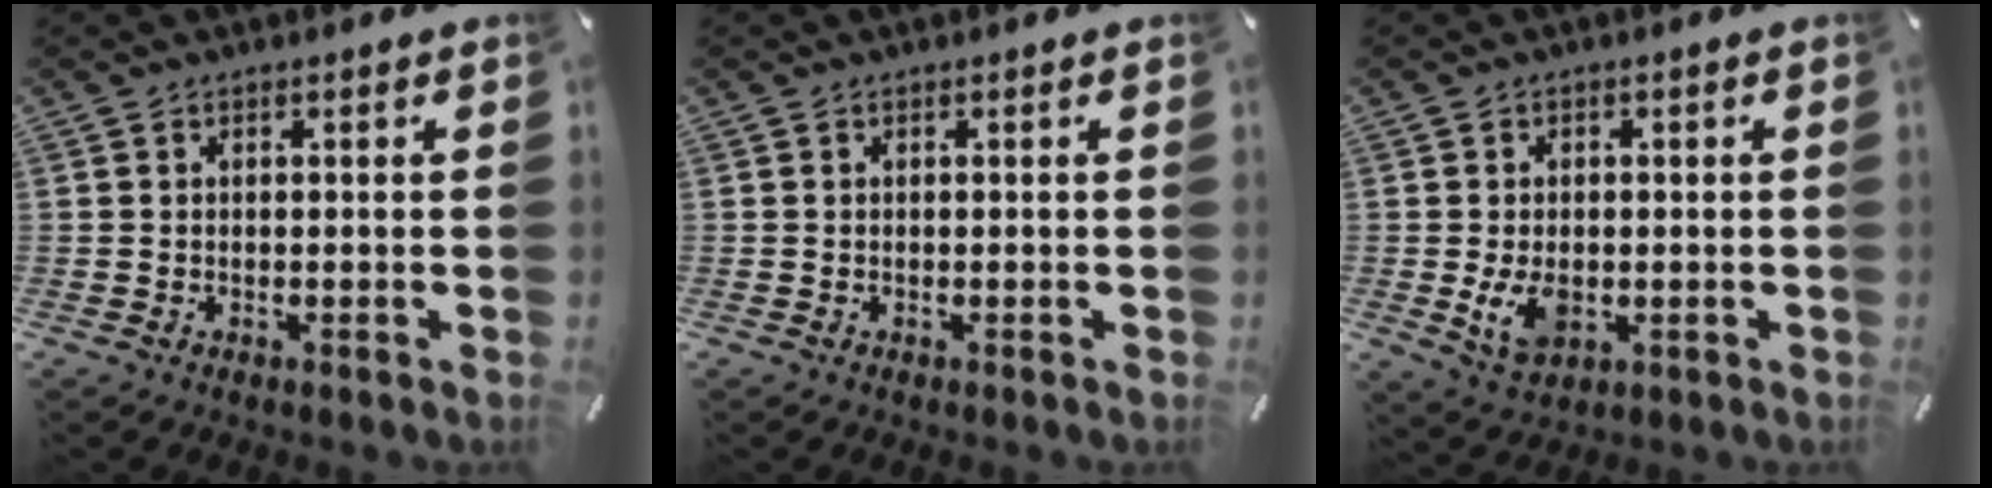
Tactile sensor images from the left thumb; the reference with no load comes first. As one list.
[{"total": 0.0}, {"total": 6.5, "force": [-0.9, 4.7, 4.5], "torque": [-0.094, -0.003, -0.015]}]